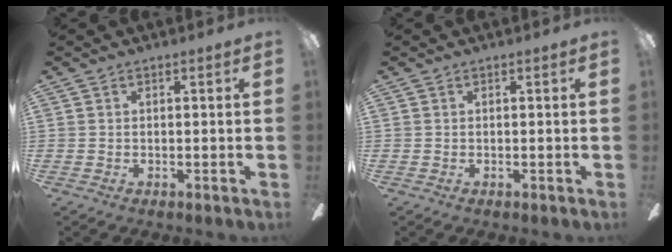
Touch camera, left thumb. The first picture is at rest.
{"total": 0.0}